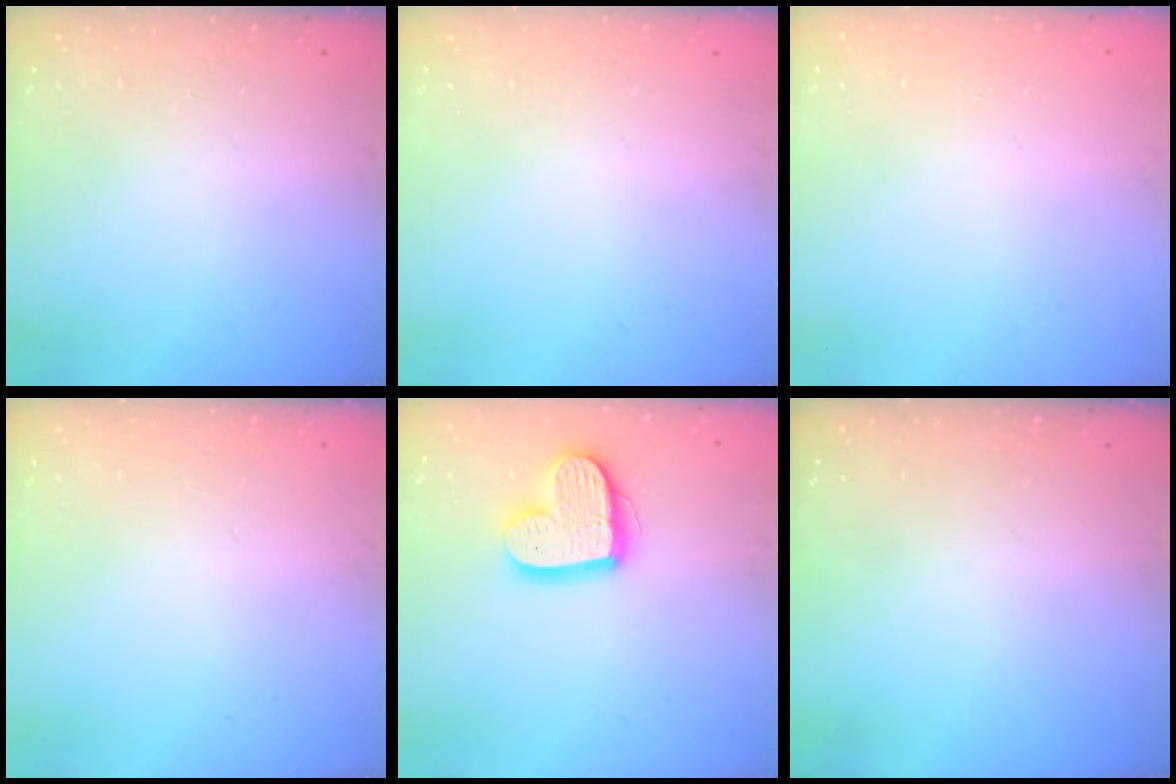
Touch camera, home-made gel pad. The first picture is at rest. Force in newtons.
{"total": 0.0}
{"total": 0.0}
{"total": 0.0}
{"total": 13.9, "press": 13.9, "slide": 1.0}
{"total": 0.0}